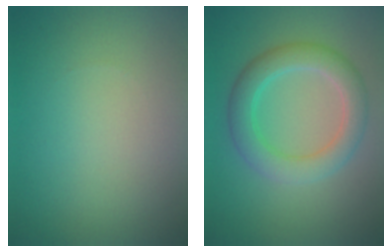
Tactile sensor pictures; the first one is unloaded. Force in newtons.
{"total": 4.4, "press": 4.4, "slide": 0.1}